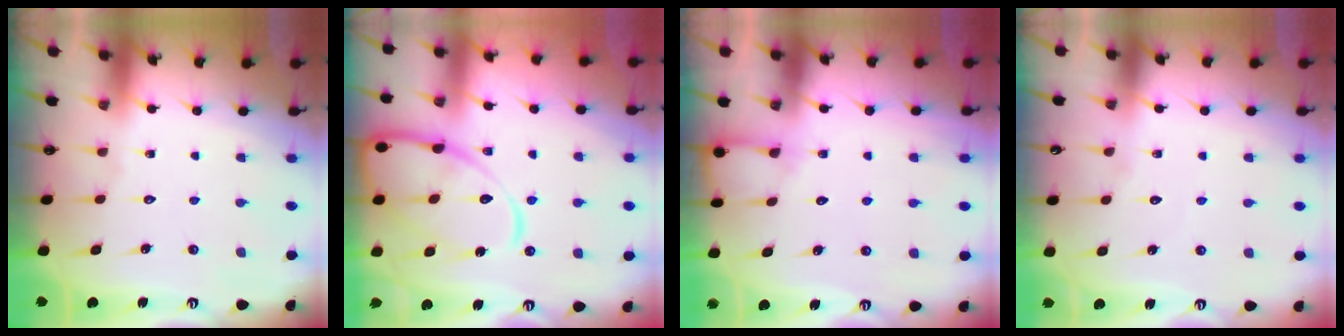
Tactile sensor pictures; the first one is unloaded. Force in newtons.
{"total": 15.9, "press": 15.9, "slide": 1.5}
{"total": 6.3, "press": 6.3, "slide": 0.6}
{"total": 3.6, "press": 3.5, "slide": 0.3}